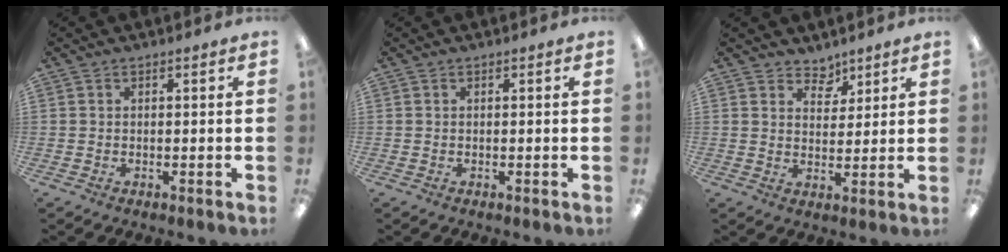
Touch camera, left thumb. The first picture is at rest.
{"total": 0.0}
{"total": 4.9, "force": [4.0, 2.7, 0.5], "torque": [-0.001, -0.027, 0.071]}